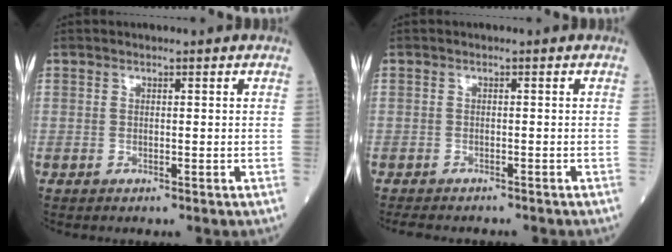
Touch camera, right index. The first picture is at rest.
{"total": 4.8, "force": [-4.2, 1.8, 1.6], "torque": [-0.026, -0.006, -0.060]}